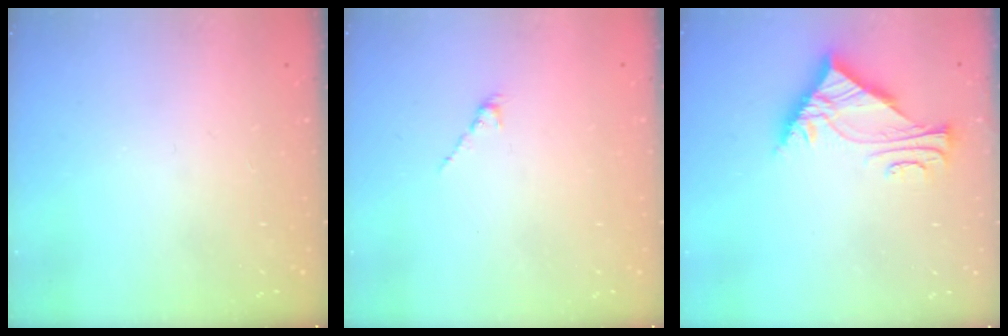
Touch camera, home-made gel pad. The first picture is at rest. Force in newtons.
{"total": 1.3, "press": 1.2, "slide": 0.5}
{"total": 7.9, "press": 7.8, "slide": 1.1}